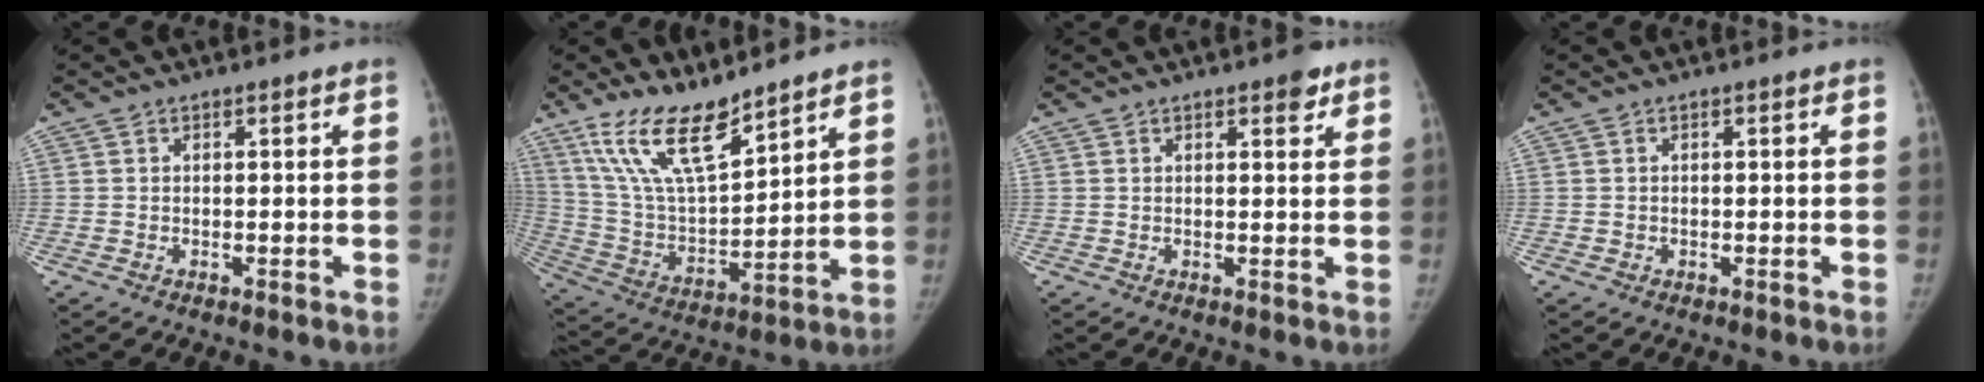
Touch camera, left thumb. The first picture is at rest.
{"total": 15.1, "force": [11.2, 4.5, 9.0], "torque": [-0.149, -0.063, 0.227]}
{"total": 2.7, "force": [1.7, 1.1, 1.8], "torque": [-0.014, -0.008, 0.020]}
{"total": 0.8, "force": [-0.2, 0.8, 0.1], "torque": [0.002, 0.004, -0.005]}